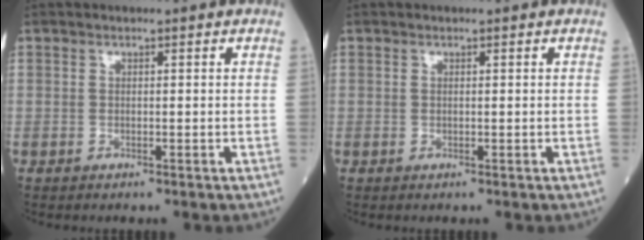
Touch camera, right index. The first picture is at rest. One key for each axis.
{"total": 0.0}